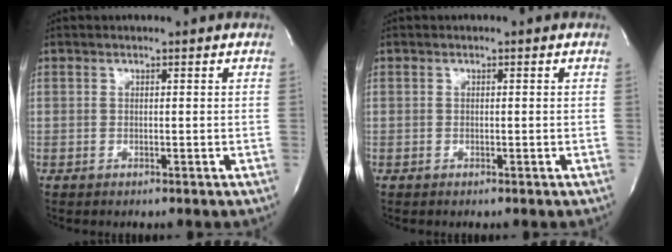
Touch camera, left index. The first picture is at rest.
{"total": 0.0}